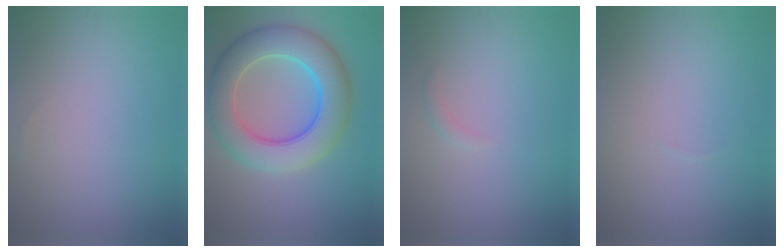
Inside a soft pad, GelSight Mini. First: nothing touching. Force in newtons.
{"total": 9.3, "press": 9.3, "slide": 0.3}
{"total": 0.7, "press": 0.7, "slide": 0.1}
{"total": 0.0}